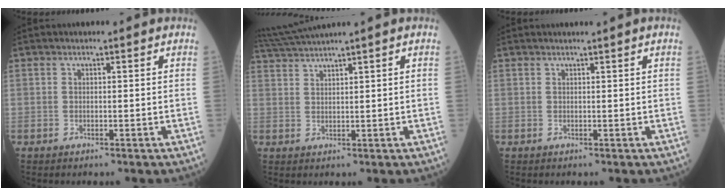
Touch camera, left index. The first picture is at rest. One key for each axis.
{"total": 4.7, "fx": 4.0, "fy": -1.7, "fz": 1.8, "tx": -0.046, "ty": 0.008, "tz": 0.084}
{"total": 1.0, "fx": 0.8, "fy": -0.4, "fz": 0.6, "tx": -0.013, "ty": -0.001, "tz": 0.020}